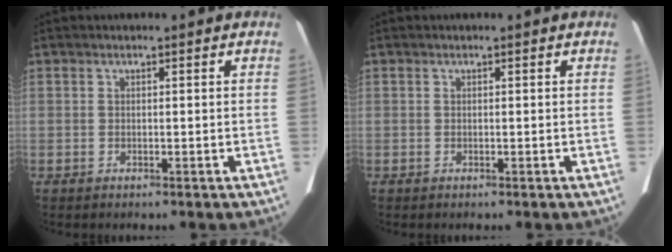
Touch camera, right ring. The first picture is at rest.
{"total": 0.0}